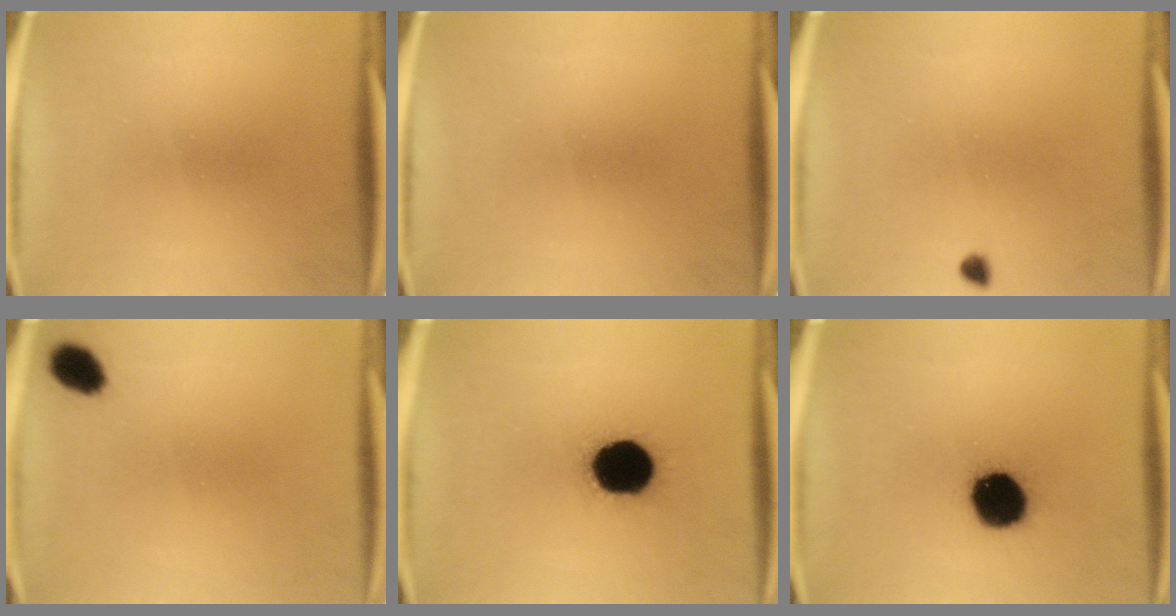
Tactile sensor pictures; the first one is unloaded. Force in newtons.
{"total": 0.0}
{"total": 1.2}
{"total": 4.8}
{"total": 18.6}
{"total": 14.6}